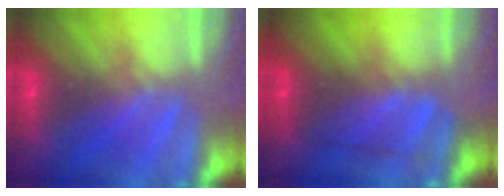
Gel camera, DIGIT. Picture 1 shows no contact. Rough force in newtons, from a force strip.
{"total": 2.6}